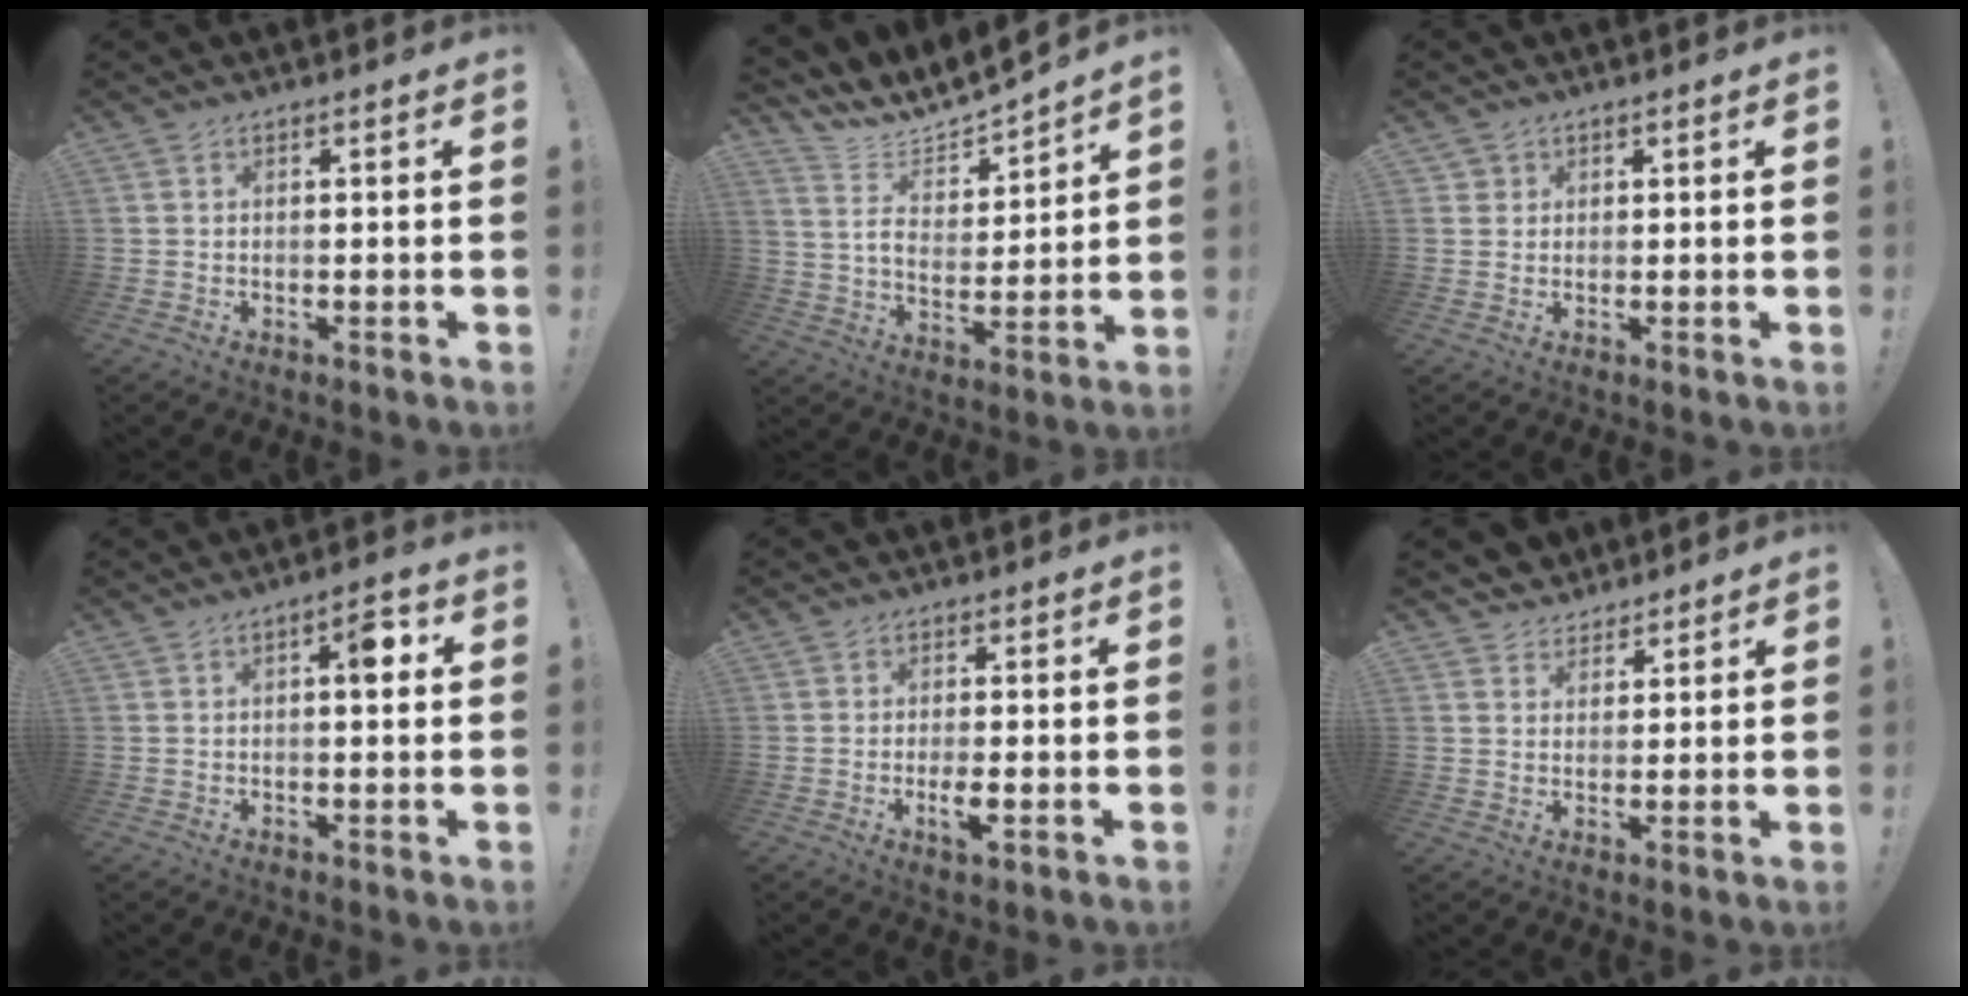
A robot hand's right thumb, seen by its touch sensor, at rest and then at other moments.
{"total": 8.8, "force": [8.3, 2.0, 2.5], "torque": [-0.067, -0.082, 0.146]}
{"total": 2.0, "force": [1.1, 1.6, 0.1], "torque": [-0.003, -0.004, 0.021]}
{"total": 5.0, "force": [1.0, 2.1, 4.4], "torque": [-0.050, 0.002, 0.006]}
{"total": 3.9, "force": [-1.3, 0.6, 3.6], "torque": [-0.060, -0.007, -0.024]}
{"total": 4.4, "force": [3.3, 2.9, -0.3], "torque": [-0.003, -0.024, 0.065]}